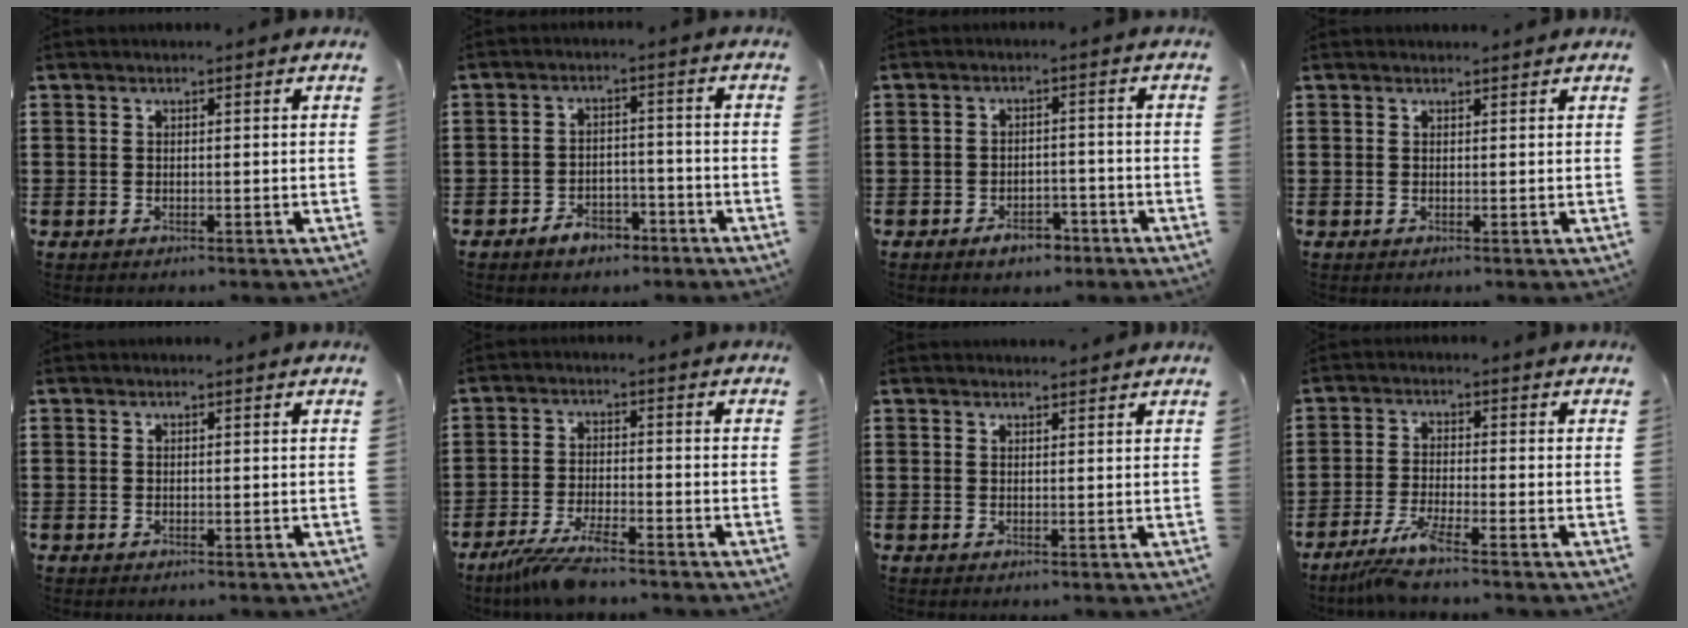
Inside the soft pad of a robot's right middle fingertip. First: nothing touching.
{"total": 3.7, "force": [-3.1, 1.8, 1.0], "torque": [-0.019, 0.010, -0.062]}
{"total": 3.5, "force": [-2.9, 1.6, 1.2], "torque": [-0.021, 0.010, -0.056]}
{"total": 0.7, "force": [0.6, 0.3, 0.0], "torque": [0.006, -0.003, 0.010]}
{"total": 0.0}
{"total": 5.6, "force": [-4.6, 0.6, 3.1], "torque": [-0.078, -0.015, -0.091]}
{"total": 1.1, "force": [1.1, 0.2, 0.0], "torque": [0.005, -0.002, 0.020]}
{"total": 4.6, "force": [-3.6, -0.3, 2.9], "torque": [-0.069, -0.019, -0.071]}